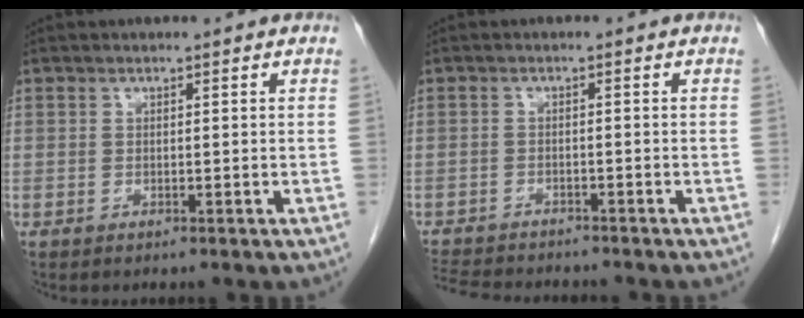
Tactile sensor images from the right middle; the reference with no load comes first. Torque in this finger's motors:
{"motor_torque": [0.23, -0.21, 0.01, 0.04]}